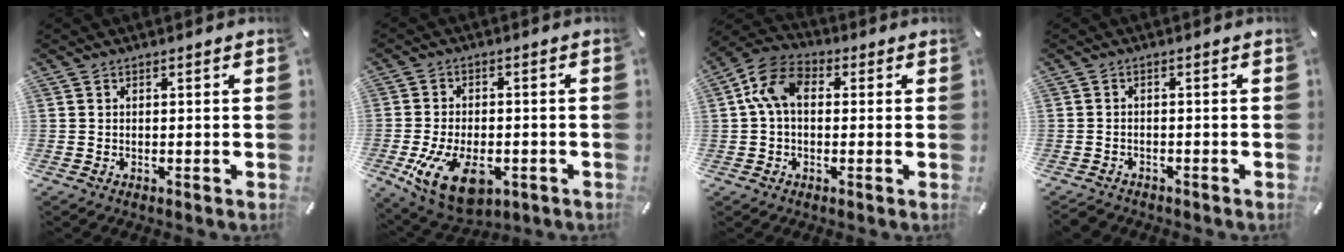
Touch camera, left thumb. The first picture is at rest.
{"total": 12.8, "force": [-4.4, 7.6, 9.3], "torque": [-0.181, 0.000, -0.076]}
{"total": 10.2, "force": [1.5, 7.1, 7.1], "torque": [-0.153, 0.017, 0.030]}
{"total": 2.1, "force": [-1.8, 1.0, 0.4], "torque": [-0.014, 0.009, -0.040]}